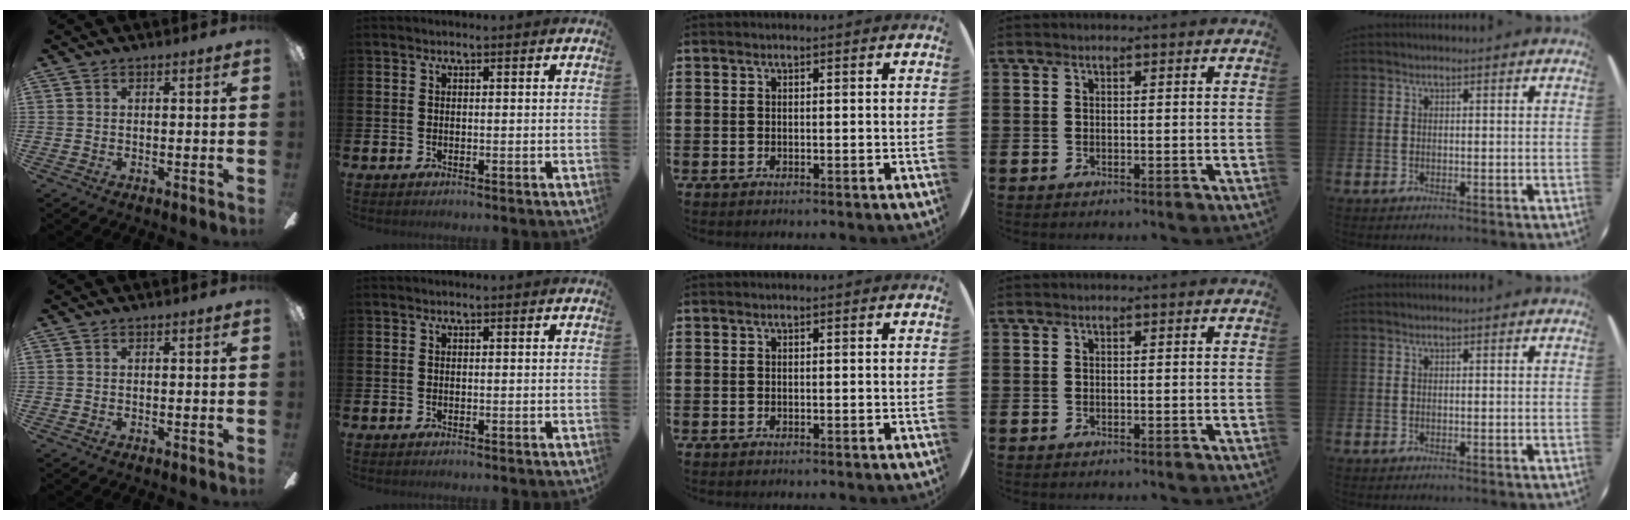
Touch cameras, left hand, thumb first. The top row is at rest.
{}